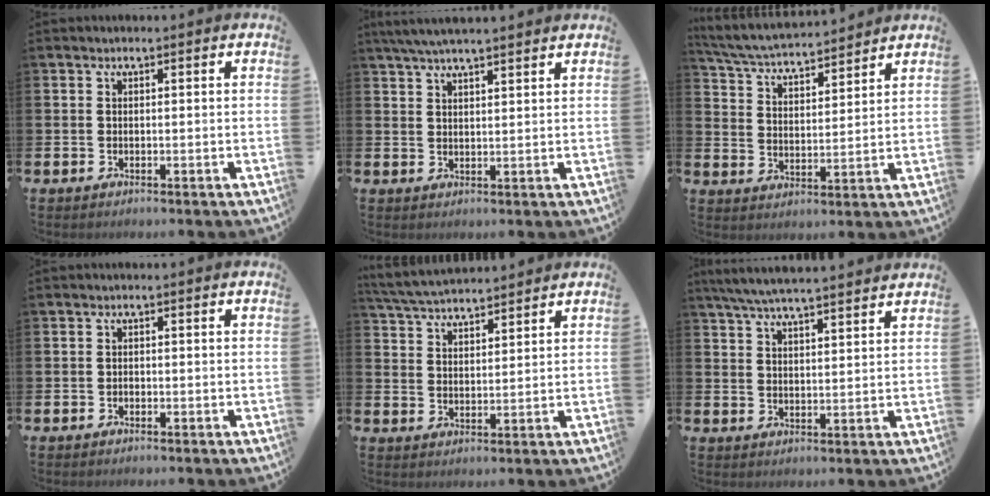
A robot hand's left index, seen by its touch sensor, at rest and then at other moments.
{"total": 4.6, "force": [4.1, 0.3, 2.0], "torque": [-0.049, -0.007, 0.075]}
{"total": 5.3, "force": [5.2, 0.4, 0.9], "torque": [-0.043, -0.037, 0.089]}
{"total": 0.7, "force": [-0.4, 0.5, 0.2], "torque": [-0.012, 0.005, -0.008]}
{"total": 4.9, "force": [4.8, 0.5, 0.6], "torque": [-0.032, -0.024, 0.088]}
{"total": 5.7, "force": [5.5, 0.1, 1.6], "torque": [-0.055, -0.021, 0.101]}